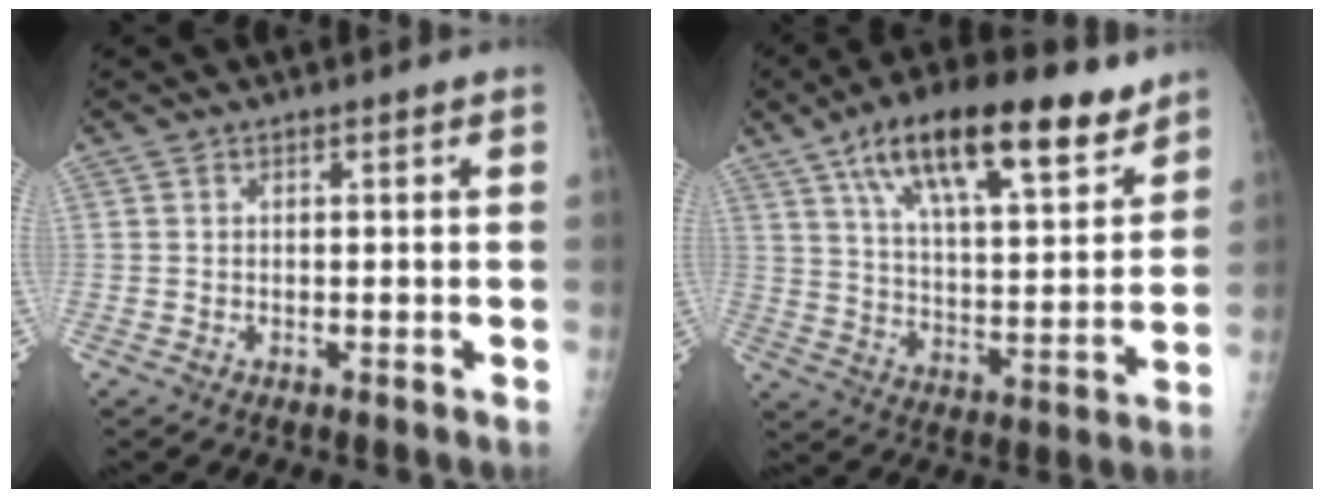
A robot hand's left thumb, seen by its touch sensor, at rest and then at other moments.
{"total": 21.9, "force": [13.3, 7.8, 15.5], "torque": [-0.227, -0.036, 0.221]}